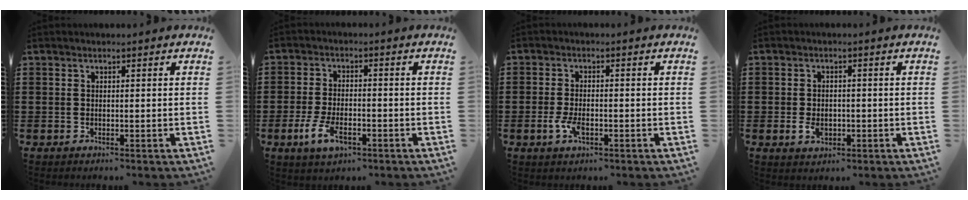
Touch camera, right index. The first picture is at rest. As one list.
[{"total": 5.3, "force": [-2.2, 2.5, 4.1], "torque": [-0.095, -0.003, -0.046]}, {"total": 3.6, "force": [-1.3, 1.4, 3.0], "torque": [-0.075, -0.008, -0.027]}, {"total": 2.8, "force": [-0.7, 1.8, 2.0], "torque": [-0.041, -0.002, -0.011]}]